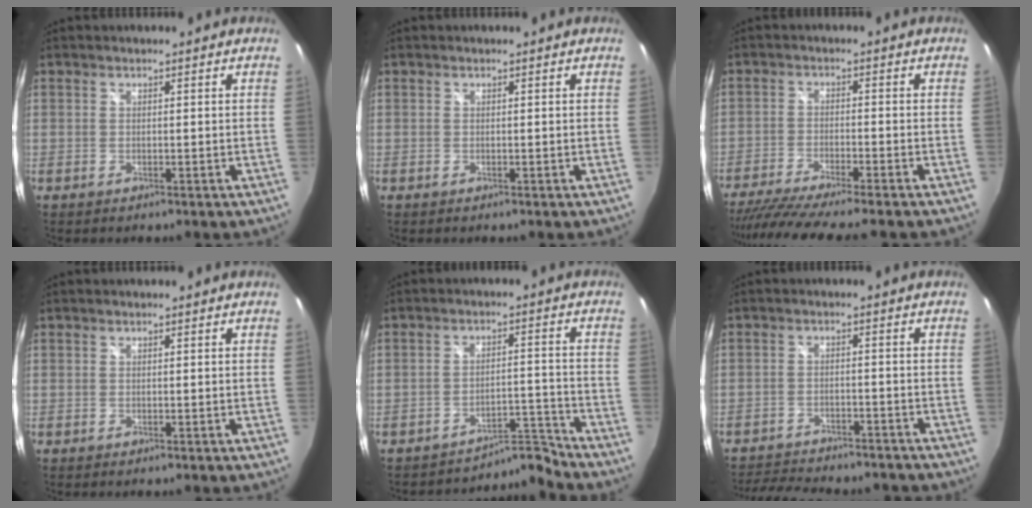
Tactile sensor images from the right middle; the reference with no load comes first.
{"total": 0.0}
{"total": 12.5, "force": [-10.9, -0.6, 6.0], "torque": [-0.126, -0.034, -0.180]}
{"total": 0.0}
{"total": 6.2, "force": [-6.1, 0.3, -0.9], "torque": [0.012, 0.025, -0.098]}
{"total": 13.8, "force": [-12.2, 3.7, 5.3], "torque": [-0.116, -0.017, -0.171]}